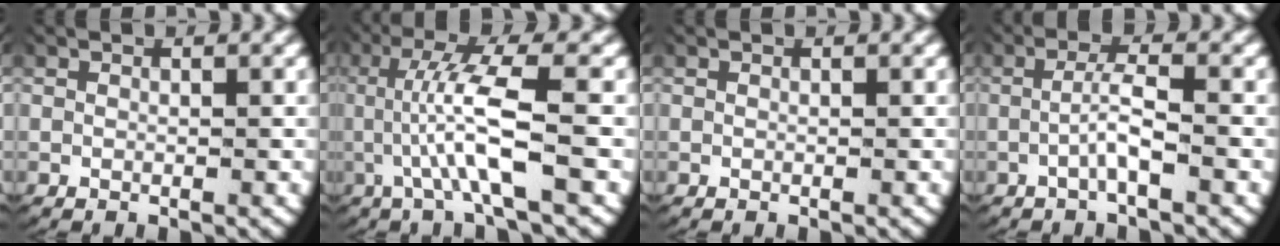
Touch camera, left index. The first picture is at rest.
{"total": 6.2, "force": [0.5, 1.3, 6.1], "torque": [-0.112, 0.006, 0.002]}
{"total": 0.0}
{"total": 2.6, "force": [-1.1, 0.3, 2.4], "torque": [-0.051, -0.002, -0.020]}